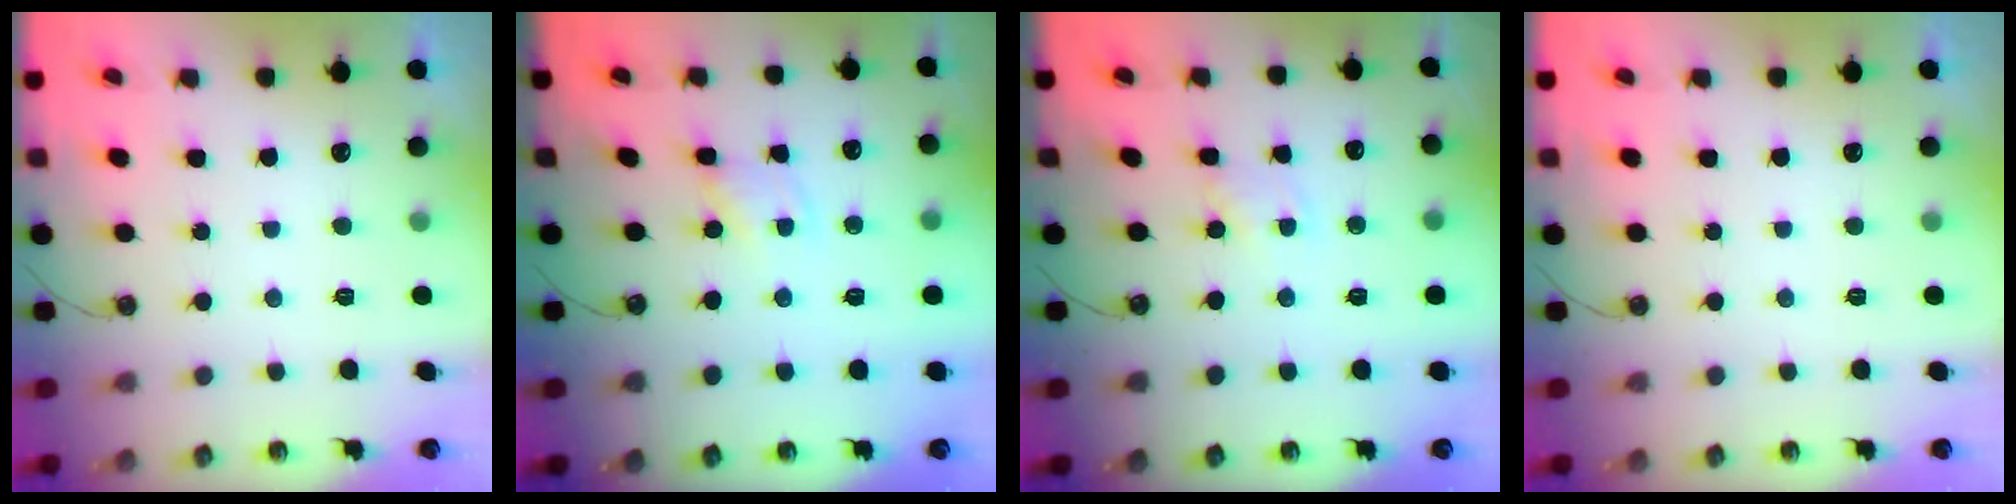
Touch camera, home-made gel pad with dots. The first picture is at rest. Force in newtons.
{"total": 1.2, "press": 1.2, "slide": 0.1}
{"total": 2.7, "press": 2.7, "slide": 0.2}
{"total": 0.0}